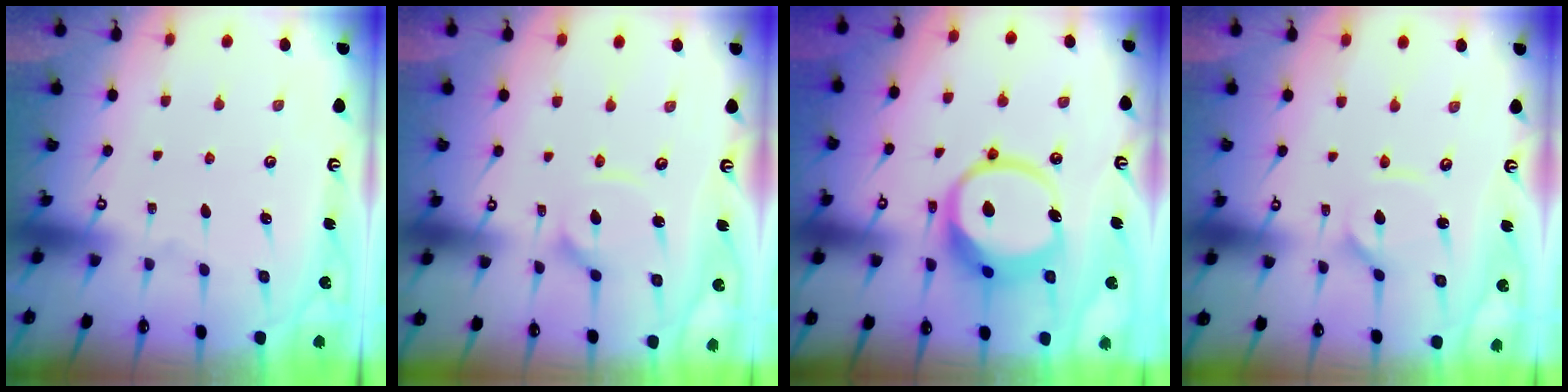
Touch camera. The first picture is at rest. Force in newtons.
{"total": 6.3, "press": 6.3, "slide": 0.5}
{"total": 13.6, "press": 13.4, "slide": 2.2}
{"total": 2.0, "press": 2.0, "slide": 0.3}